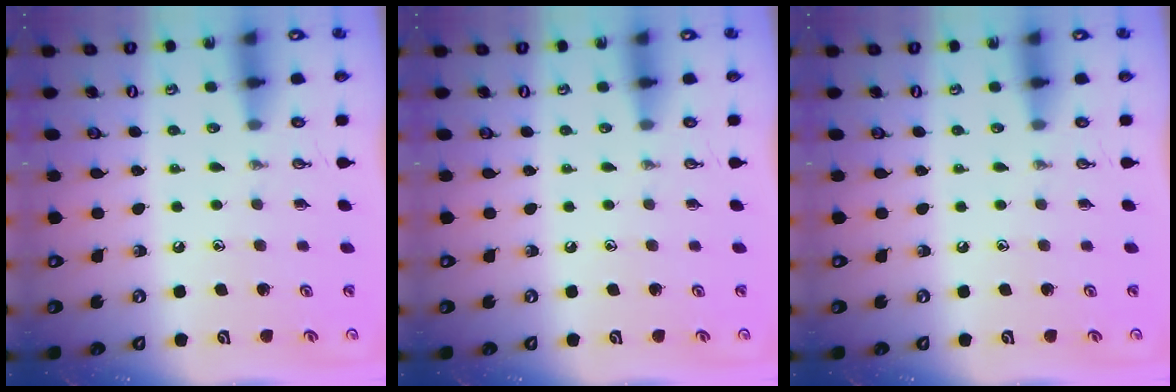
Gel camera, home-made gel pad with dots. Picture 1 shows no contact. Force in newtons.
{"total": 0.0}
{"total": 0.0}